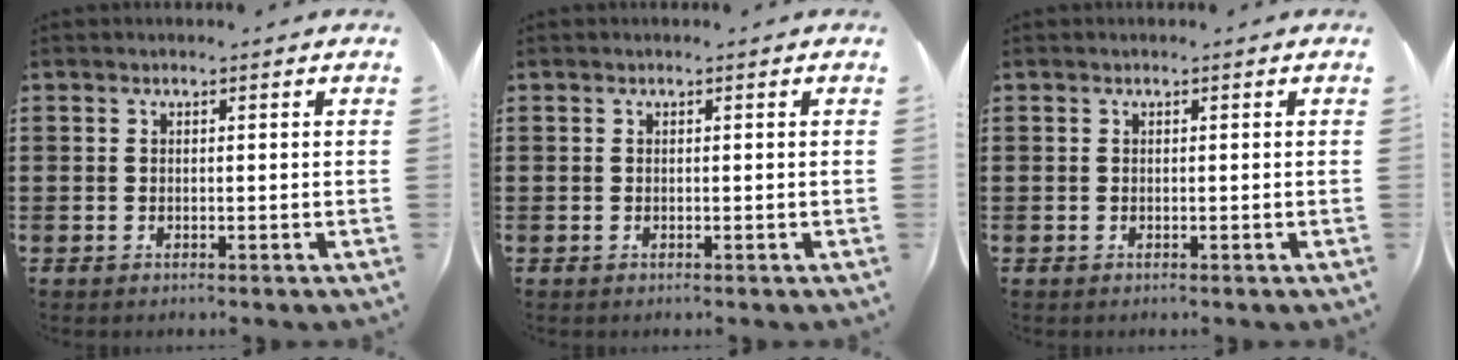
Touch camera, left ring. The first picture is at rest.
{"total": 0.0}
{"total": 0.0}